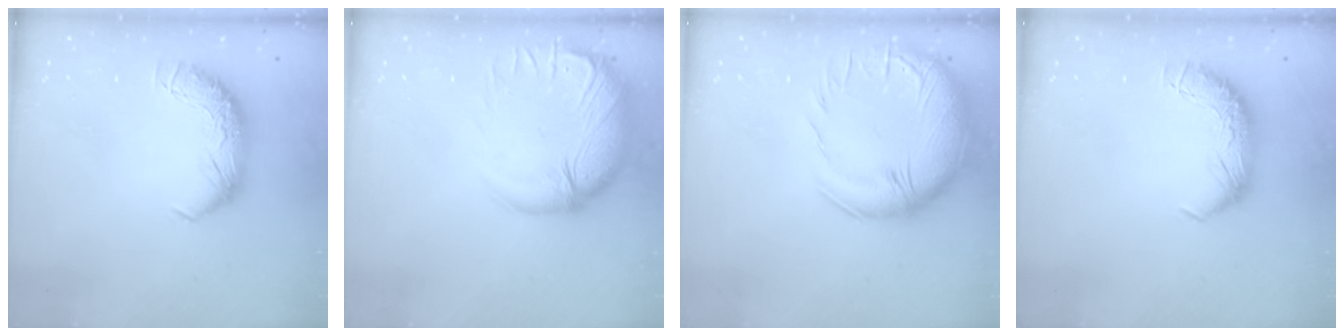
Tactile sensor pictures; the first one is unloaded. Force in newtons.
{"total": 3.5, "press": 0.6, "slide": 3.4}
{"total": 5.9, "press": 4.1, "slide": 4.2}
{"total": 0.0}